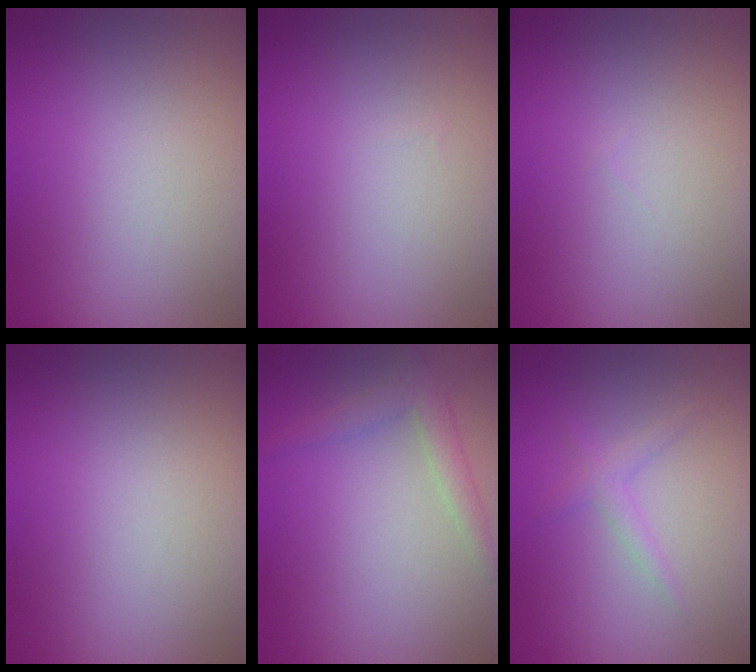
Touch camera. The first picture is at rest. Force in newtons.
{"total": 0.0}
{"total": 0.0}
{"total": 0.0}
{"total": 2.3, "press": 2.3, "slide": 0.1}
{"total": 1.3, "press": 1.3, "slide": 0.1}